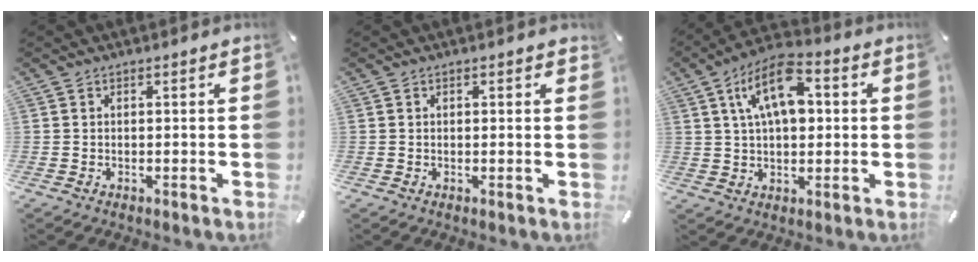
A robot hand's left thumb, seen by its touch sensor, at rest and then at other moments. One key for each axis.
{"total": 0.5, "fx": 0.2, "fy": 0.3, "fz": 0.3, "tx": 0.003, "ty": -0.001, "tz": 0.002}
{"total": 12.6, "fx": 3.8, "fy": 7.0, "fz": 9.7, "tx": -0.177, "ty": 0.003, "tz": 0.066}